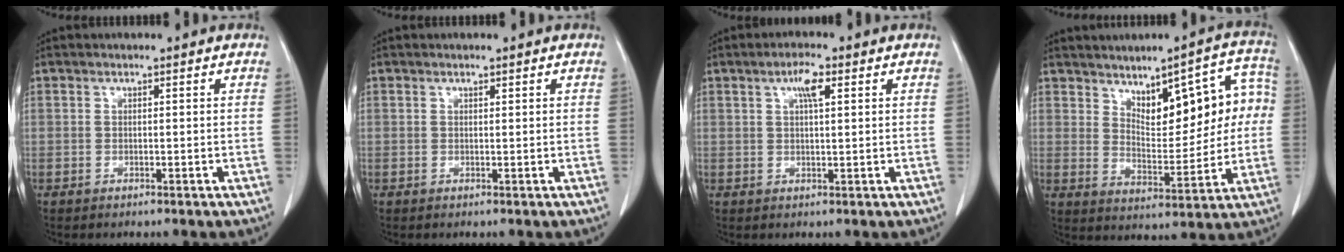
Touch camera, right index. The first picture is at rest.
{"total": 0.0}
{"total": 3.4, "force": [1.5, 0.7, 3.0], "torque": [-0.058, 0.003, 0.025]}
{"total": 10.1, "force": [2.9, 4.0, 8.8], "torque": [-0.105, 0.025, 0.047]}